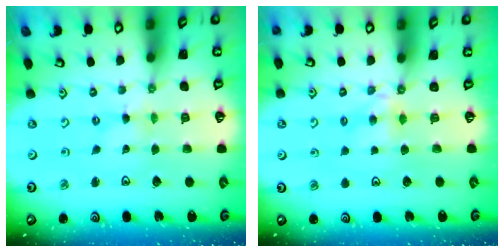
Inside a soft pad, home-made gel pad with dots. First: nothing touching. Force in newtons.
{"total": 4.2, "press": 4.2, "slide": 0.6}